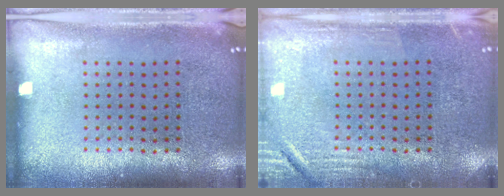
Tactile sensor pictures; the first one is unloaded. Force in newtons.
{"total": 2.7, "press": 2.7, "slide": 0.4}